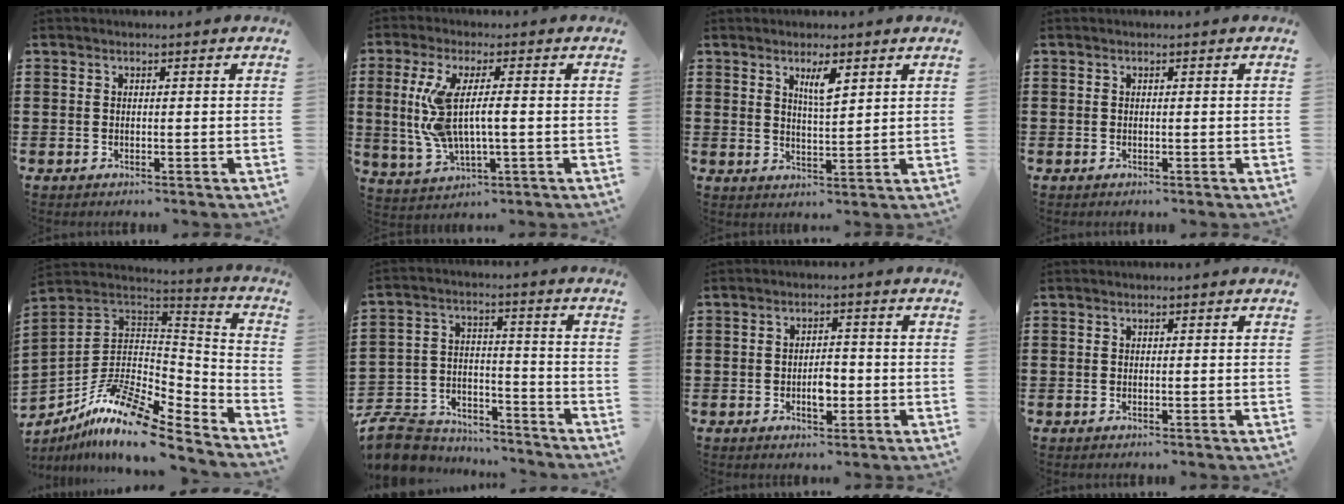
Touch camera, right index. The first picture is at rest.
{"total": 8.1, "force": [0.1, 2.3, 7.7], "torque": [-0.185, -0.015, -0.010]}
{"total": 3.8, "force": [2.1, 0.9, 3.0], "torque": [-0.056, 0.002, 0.033]}
{"total": 0.0}
{"total": 13.2, "force": [-9.1, 4.5, 8.4], "torque": [-0.176, 0.016, -0.174]}
{"total": 8.7, "force": [-8.2, 2.6, 1.3], "torque": [-0.050, 0.012, -0.166]}
{"total": 3.5, "force": [-0.9, 1.6, 3.0], "torque": [-0.055, 0.004, -0.017]}
{"total": 0.0}